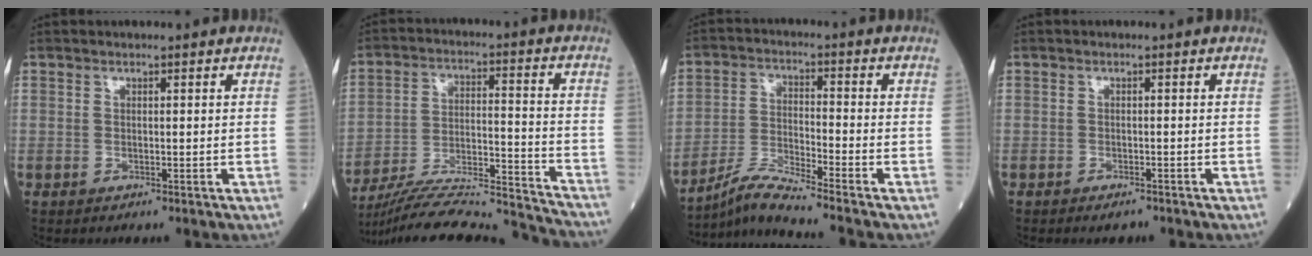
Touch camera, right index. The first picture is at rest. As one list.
[{"total": 22.6, "force": [-21.5, -0.2, 6.9], "torque": [-0.106, -0.007, -0.324]}, {"total": 7.3, "force": [-6.6, -2.0, 2.4], "torque": [-0.056, -0.019, -0.127]}, {"total": 1.6, "force": [-1.3, 0.6, 0.7], "torque": [-0.012, -0.001, -0.015]}]